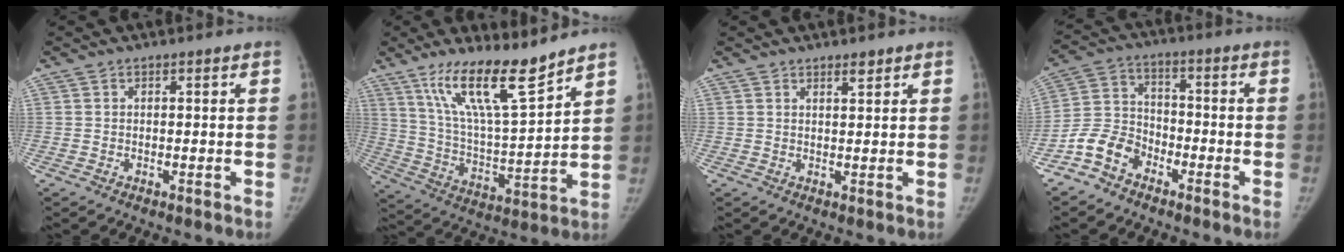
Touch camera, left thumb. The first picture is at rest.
{"total": 15.6, "force": [11.3, 2.7, 10.4], "torque": [-0.170, -0.072, 0.215]}
{"total": 1.5, "force": [1.2, 0.4, 0.8], "torque": [-0.008, -0.010, 0.020]}
{"total": 8.3, "force": [-5.4, 5.6, 2.9], "torque": [-0.048, 0.043, -0.117]}